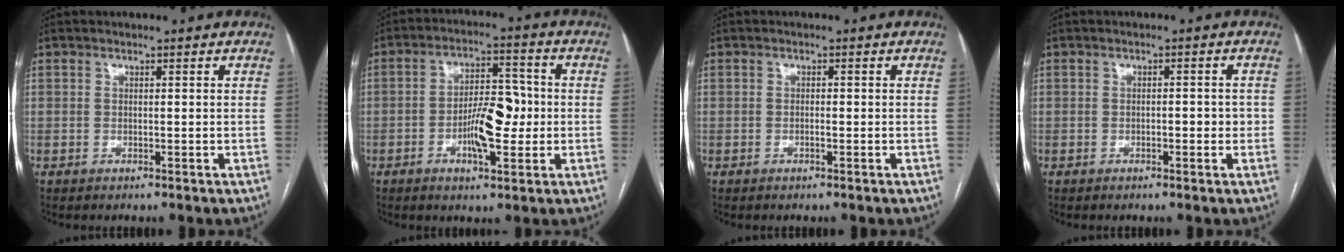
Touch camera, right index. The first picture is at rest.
{"total": 8.9, "force": [-1.6, 3.1, 8.2], "torque": [-0.142, 0.013, -0.025]}
{"total": 0.8, "force": [-0.3, 0.2, 0.7], "torque": [-0.014, 0.001, -0.004]}
{"total": 2.4, "force": [-0.5, 0.9, 2.1], "torque": [-0.030, 0.003, -0.006]}